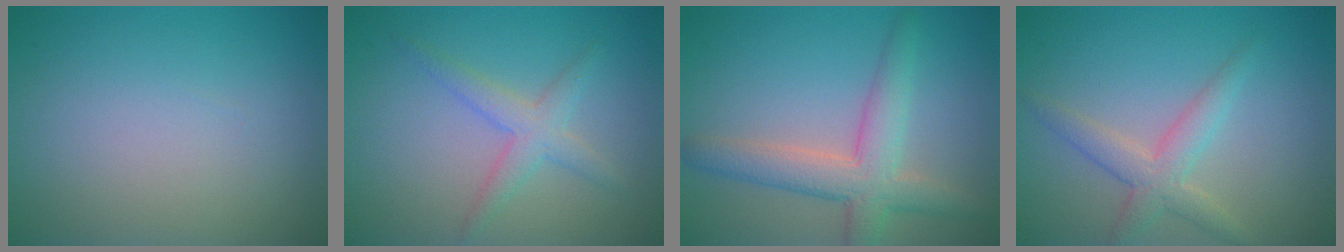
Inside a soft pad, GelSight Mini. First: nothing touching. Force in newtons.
{"total": 2.6, "press": 2.6, "slide": 0.1}
{"total": 4.9, "press": 4.9, "slide": 0.3}
{"total": 3.0, "press": 3.0, "slide": 0.3}